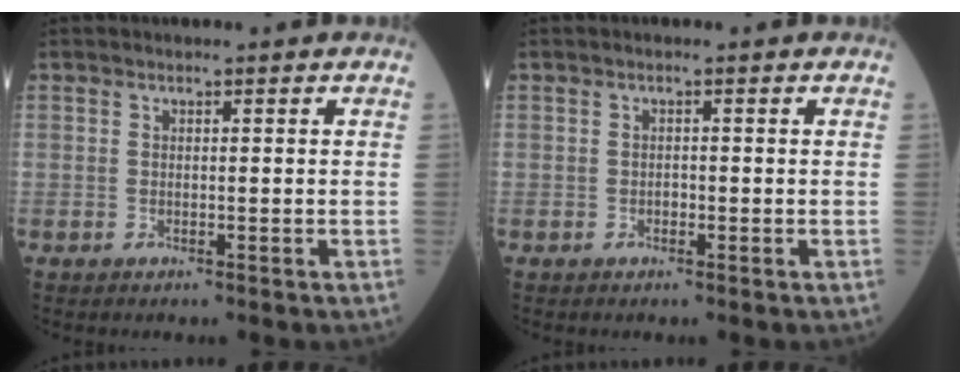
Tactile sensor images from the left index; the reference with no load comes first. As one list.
[{"total": 0.6, "force": [-0.3, 0.4, 0.4], "torque": [-0.006, 0.002, -0.007]}]